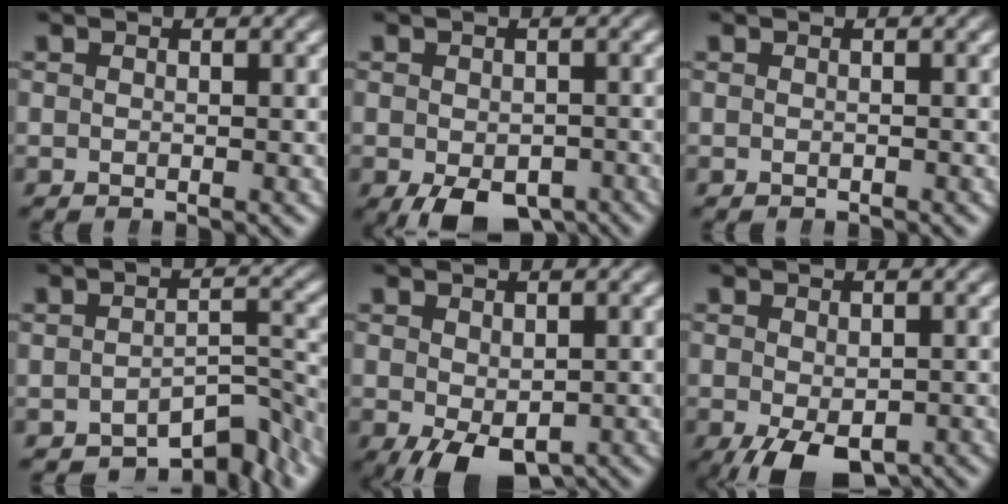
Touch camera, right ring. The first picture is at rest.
{"total": 5.1, "force": [-3.7, 2.2, 2.8], "torque": [-0.039, -0.033, -0.037]}
{"total": 0.0}
{"total": 6.2, "force": [-5.0, 1.9, 3.1], "torque": [-0.018, -0.010, -0.070]}
{"total": 4.6, "force": [-2.2, 2.1, 3.4], "torque": [-0.048, -0.032, -0.011]}
{"total": 5.0, "force": [-2.9, 2.2, 3.5], "torque": [-0.058, -0.035, -0.022]}